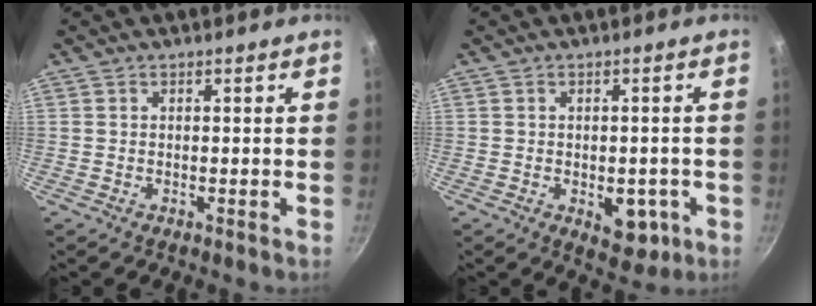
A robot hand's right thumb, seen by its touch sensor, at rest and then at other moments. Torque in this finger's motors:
{"motor_torque": [0.79, 0.86, 0.83, -0.44, 0.23]}